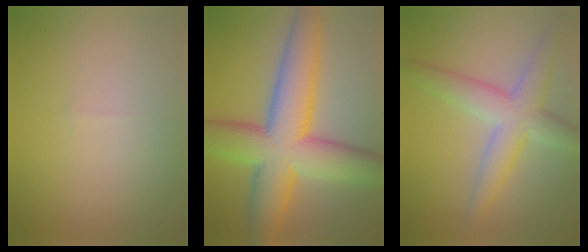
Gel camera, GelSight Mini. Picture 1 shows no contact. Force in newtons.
{"total": 12.3, "press": 12.3, "slide": 0.5}
{"total": 5.3, "press": 5.3, "slide": 0.1}